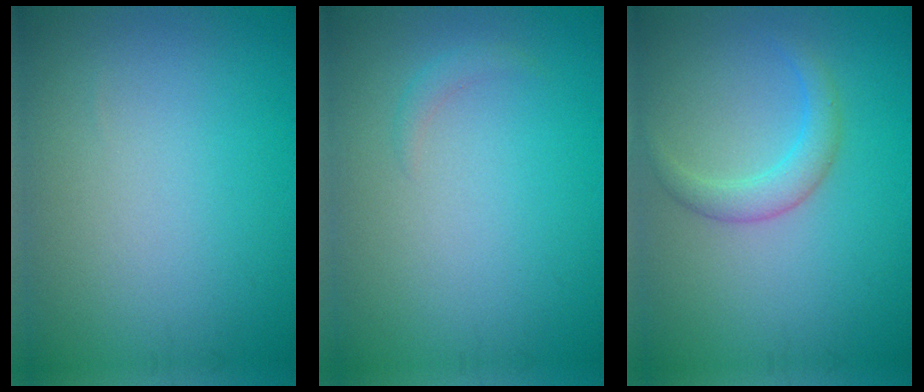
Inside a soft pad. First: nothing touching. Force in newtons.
{"total": 0.9, "press": 0.9, "slide": 0.1}
{"total": 2.4, "press": 2.4, "slide": 0.1}